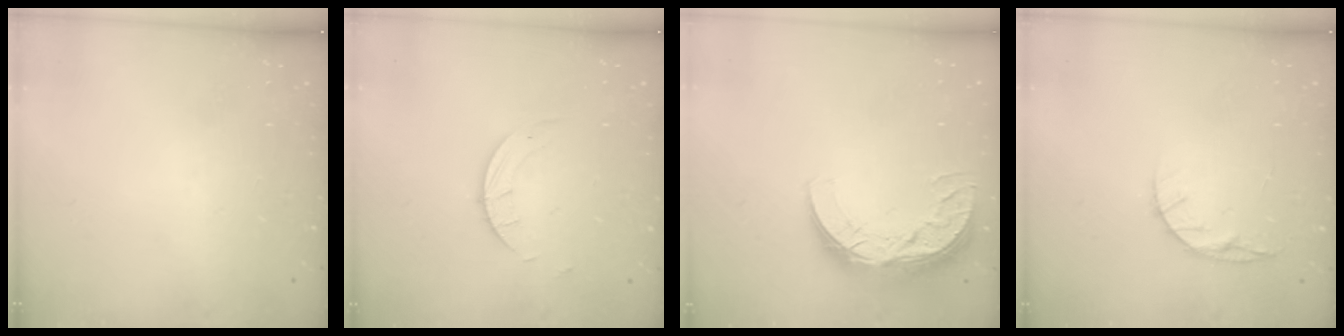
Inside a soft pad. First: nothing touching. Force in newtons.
{"total": 1.5, "press": 1.5, "slide": 0.1}
{"total": 12.6, "press": 12.6, "slide": 0.8}
{"total": 5.8, "press": 5.8, "slide": 0.6}